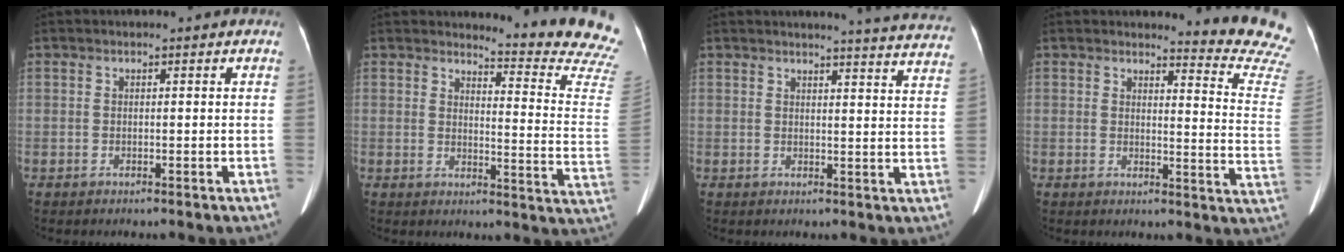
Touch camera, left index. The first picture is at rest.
{"total": 15.6, "force": [15.4, -1.1, 2.7], "torque": [-0.025, -0.158, 0.150]}
{"total": 16.5, "force": [16.0, 0.2, 3.9], "torque": [-0.036, -0.091, 0.154]}
{"total": 13.3, "force": [13.2, -1.1, 0.6], "torque": [0.010, -0.155, 0.115]}